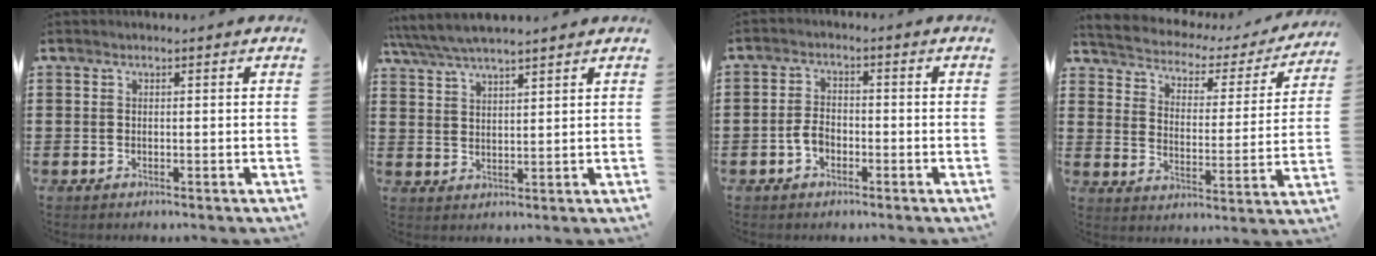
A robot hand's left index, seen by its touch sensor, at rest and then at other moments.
{"total": 4.4, "force": [4.0, 0.5, 1.9], "torque": [-0.049, -0.013, 0.071]}
{"total": 3.1, "force": [-1.3, 1.9, 2.1], "torque": [-0.055, -0.001, -0.029]}
{"total": 2.3, "force": [2.0, 1.0, 0.4], "torque": [-0.027, -0.021, 0.022]}